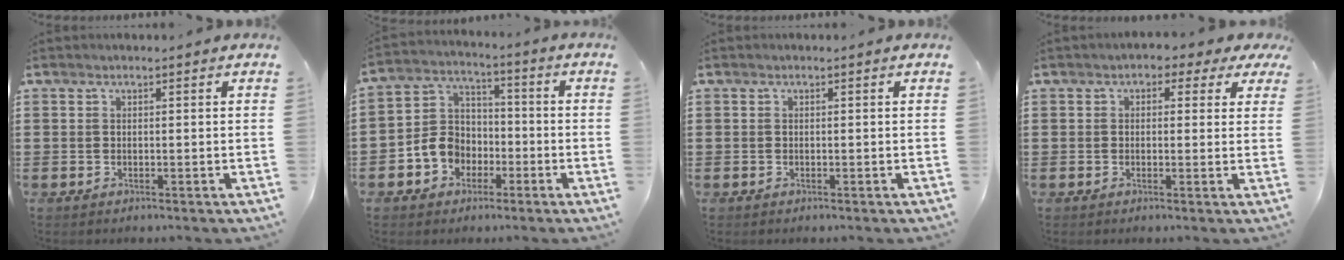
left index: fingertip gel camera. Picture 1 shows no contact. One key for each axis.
{"total": 6.9, "fx": -2.8, "fy": 6.0, "fz": 2.2, "tx": -0.072, "ty": 0.017, "tz": -0.057}
{"total": 0.0}
{"total": 2.0, "fx": 0.6, "fy": 1.4, "fz": 1.3, "tx": -0.022, "ty": 0.005, "tz": 0.006}